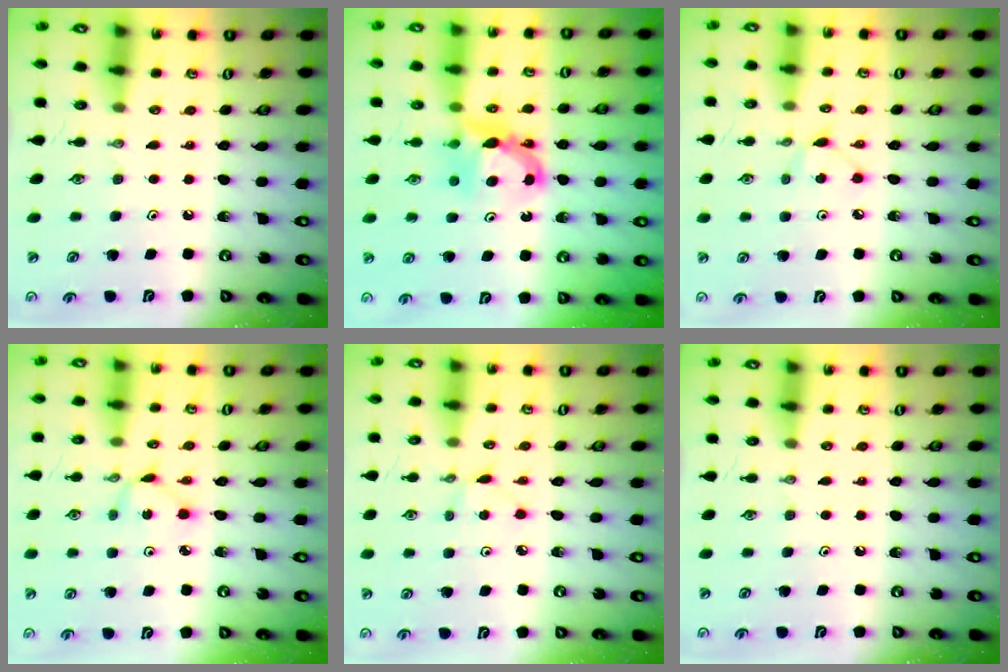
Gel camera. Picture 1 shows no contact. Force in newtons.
{"total": 8.0, "press": 8.0, "slide": 0.2}
{"total": 4.6, "press": 4.6, "slide": 0.4}
{"total": 2.0, "press": 2.0, "slide": 0.1}
{"total": 2.1, "press": 2.1, "slide": 0.3}
{"total": 0.0}